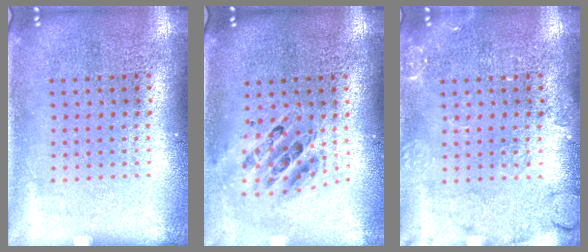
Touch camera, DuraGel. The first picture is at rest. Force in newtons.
{"total": 0.8, "press": 0.8, "slide": 0.1}
{"total": 2.4, "press": 2.4, "slide": 0.4}